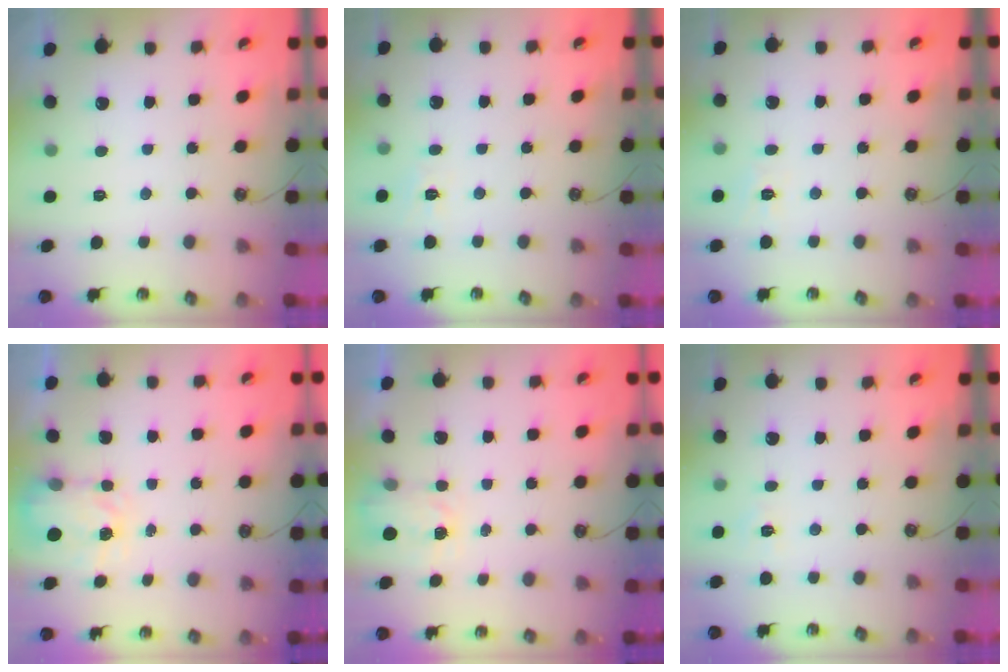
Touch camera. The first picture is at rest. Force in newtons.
{"total": 2.8, "press": 2.8, "slide": 0.5}
{"total": 2.8, "press": 2.8, "slide": 0.5}
{"total": 3.5, "press": 3.4, "slide": 0.5}
{"total": 2.6, "press": 2.6, "slide": 0.4}
{"total": 2.8, "press": 2.8, "slide": 0.4}